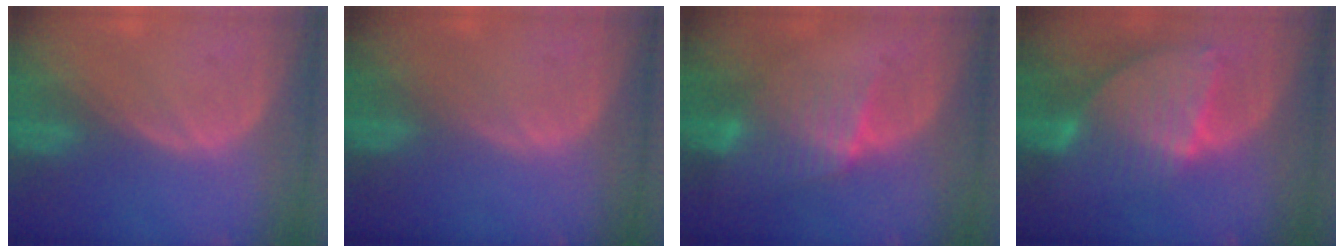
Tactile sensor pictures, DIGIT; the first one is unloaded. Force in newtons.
{"total": 0.0}
{"total": 6.6, "press": 5.9, "slide": 3.0}
{"total": 8.5, "press": 7.5, "slide": 4.0}